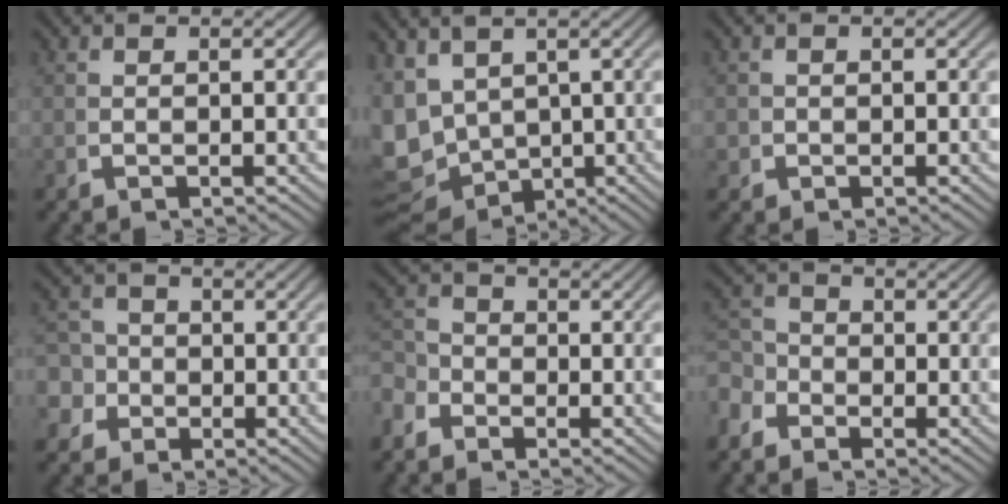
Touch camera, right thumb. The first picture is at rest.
{"total": 9.5, "force": [-0.8, 8.0, 5.0], "torque": [-0.118, -0.032, -0.001]}
{"total": 1.0, "force": [-0.1, 1.0, 0.1], "torque": [-0.003, -0.006, -0.001]}
{"total": 5.7, "force": [-1.6, 5.2, 1.8], "torque": [-0.035, -0.019, -0.027]}
{"total": 2.5, "force": [-0.6, 2.1, 1.3], "torque": [-0.020, -0.010, -0.012]}
{"total": 2.8, "force": [-0.7, 2.4, 1.4], "torque": [-0.023, -0.013, -0.011]}